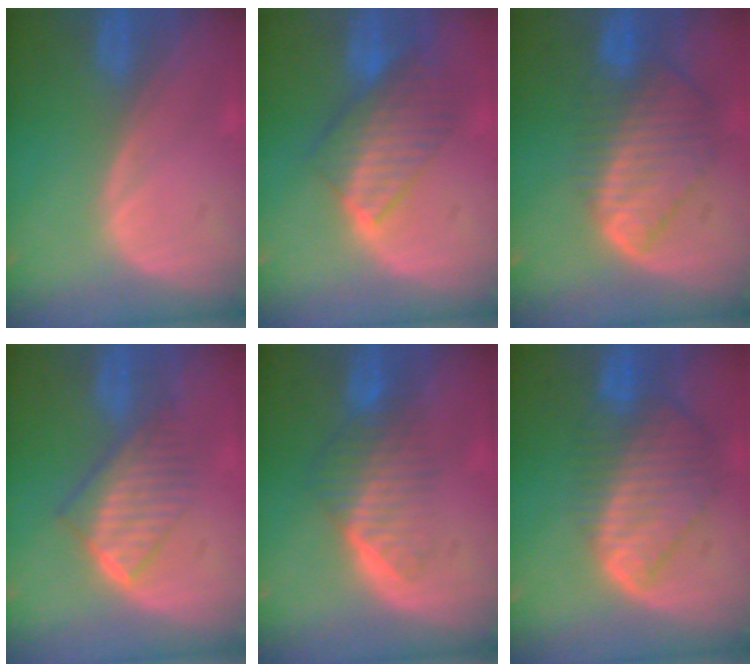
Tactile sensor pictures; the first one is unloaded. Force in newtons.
{"total": 8.0, "press": 7.1, "slide": 3.7}
{"total": 8.6, "press": 7.6, "slide": 4.1}
{"total": 6.6, "press": 6.0, "slide": 2.9}
{"total": 6.6, "press": 5.6, "slide": 3.5}
{"total": 8.7, "press": 7.7, "slide": 4.2}